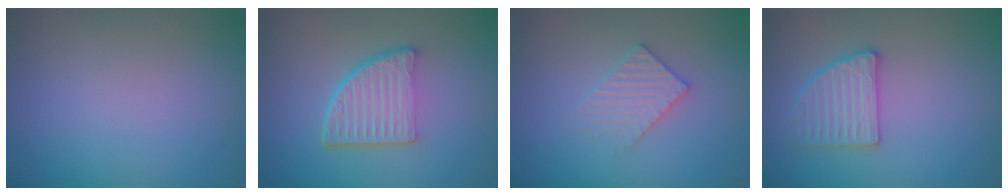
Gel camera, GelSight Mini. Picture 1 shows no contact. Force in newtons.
{"total": 5.3, "press": 3.8, "slide": 3.7}
{"total": 2.3, "press": 2.2, "slide": 0.3}
{"total": 2.8, "press": 2.8, "slide": 0.3}